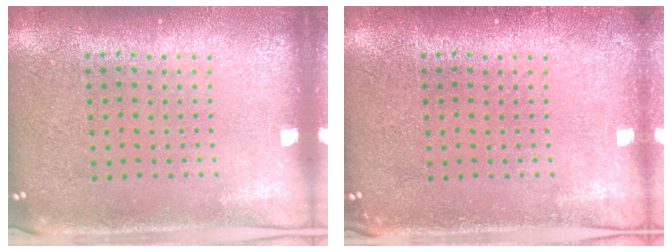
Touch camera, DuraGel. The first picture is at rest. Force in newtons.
{"total": 0.6, "press": 0.6, "slide": 0.1}